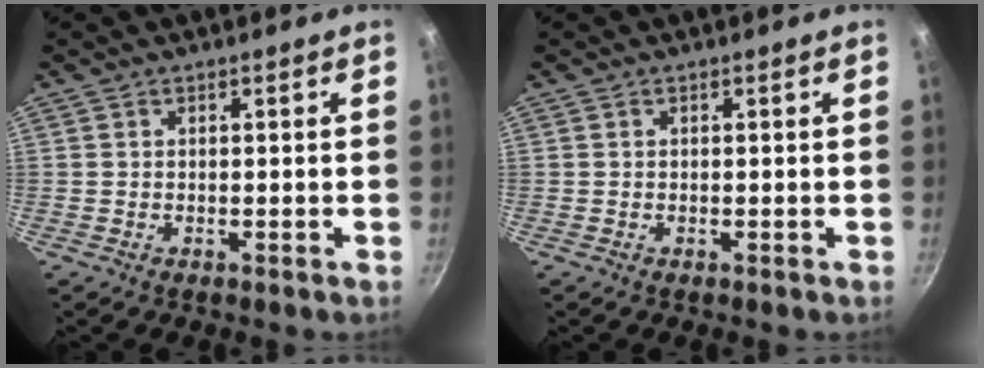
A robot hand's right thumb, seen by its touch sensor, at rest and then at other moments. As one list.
[{"total": 0.0}]